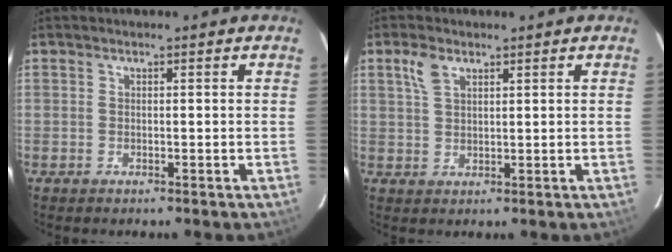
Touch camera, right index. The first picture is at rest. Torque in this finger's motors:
{"motor_torque": [-0.02, 0.11, 0.06, 0.05]}